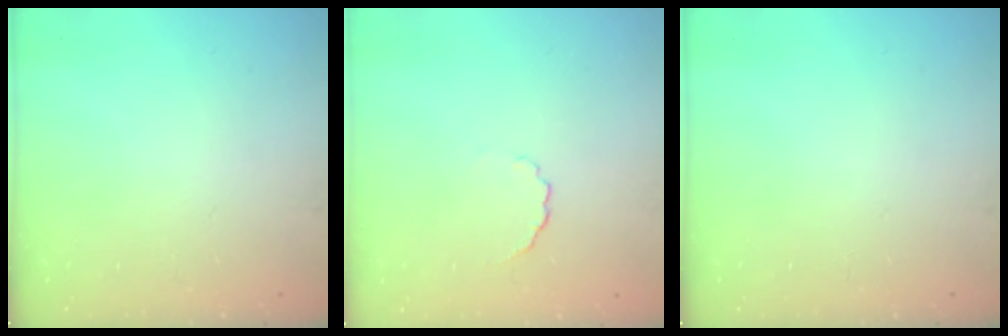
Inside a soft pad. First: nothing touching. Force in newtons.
{"total": 2.9, "press": 2.7, "slide": 1.0}
{"total": 0.0}